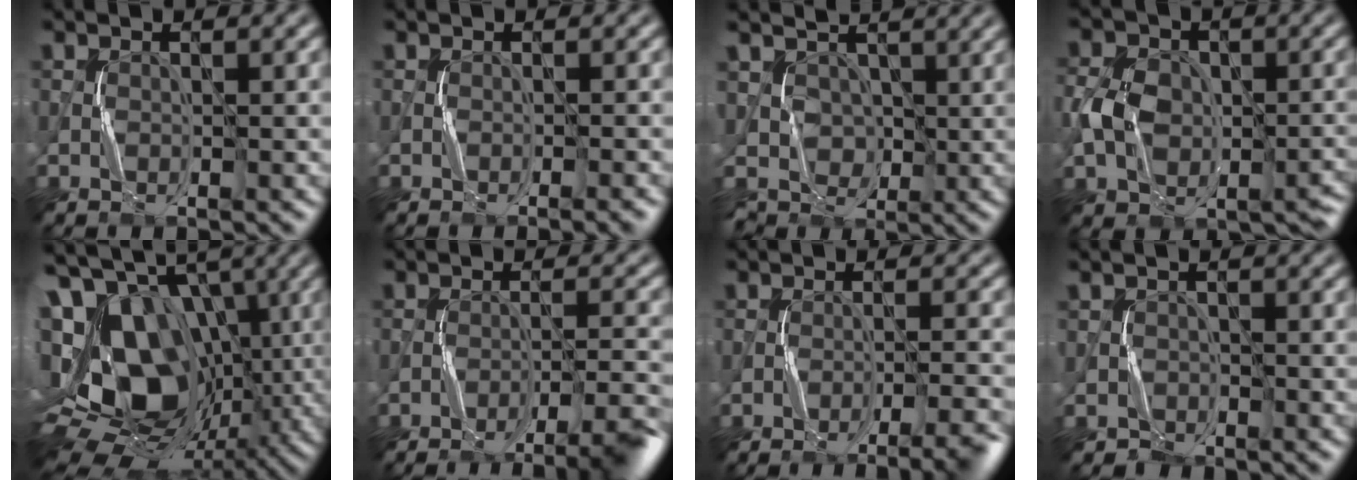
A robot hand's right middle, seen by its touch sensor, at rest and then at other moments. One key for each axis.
{"total": 0.8, "fx": -0.5, "fy": -0.3, "fz": 0.6, "tx": -0.008, "ty": 0.002, "tz": -0.008}
{"total": 4.2, "fx": 1.9, "fy": 3.5, "fz": 1.4, "tx": -0.040, "ty": 0.001, "tz": 0.019}
{"total": 6.0, "fx": -1.5, "fy": 4.8, "fz": 3.3, "tx": -0.061, "ty": 0.002, "tz": -0.031}
{"total": 20.8, "fx": 0.8, "fy": 15.9, "fz": 13.4, "tx": -0.237, "ty": 0.022, "tz": 0.007}
{"total": 6.6, "fx": -4.8, "fy": 0.8, "fz": 4.5, "tx": -0.061, "ty": 0.008, "tz": -0.071}
{"total": 5.6, "fx": -3.8, "fy": 1.1, "fz": 3.9, "tx": -0.042, "ty": 0.008, "tz": -0.051}
{"total": 1.1, "fx": -0.4, "fy": 0.9, "fz": -0.5, "tx": 0.014, "ty": 0.001, "tz": -0.009}